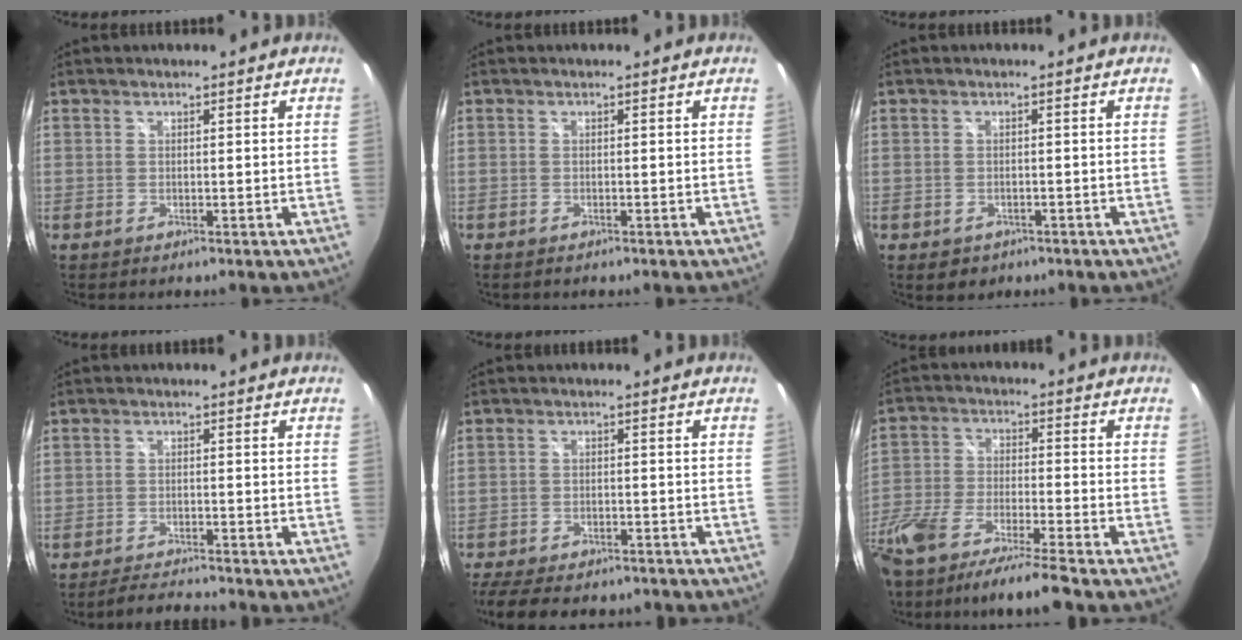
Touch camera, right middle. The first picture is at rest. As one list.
[{"total": 0.8, "force": [-0.7, 0.3, 0.3], "torque": [-0.007, 0.001, -0.011]}, {"total": 3.4, "force": [-1.7, 2.5, 1.4], "torque": [-0.031, -0.006, -0.018]}, {"total": 4.8, "force": [-4.6, 0.0, 1.1], "torque": [-0.038, -0.001, -0.077]}, {"total": 14.3, "force": [-11.7, 5.0, 6.5], "torque": [-0.146, -0.025, -0.172]}, {"total": 16.0, "force": [-13.0, 1.4, 9.2], "torque": [-0.199, -0.041, -0.235]}]